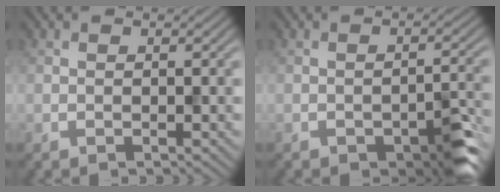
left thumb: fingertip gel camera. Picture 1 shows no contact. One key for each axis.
{"total": 3.9, "fx": -2.3, "fy": 1.5, "fz": 2.8, "tx": -0.036, "ty": 0.003, "tz": -0.028}